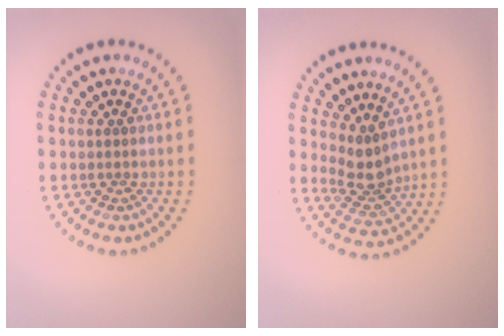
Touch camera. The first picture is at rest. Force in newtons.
{"total": 2.9, "press": 2.2, "slide": 1.8}